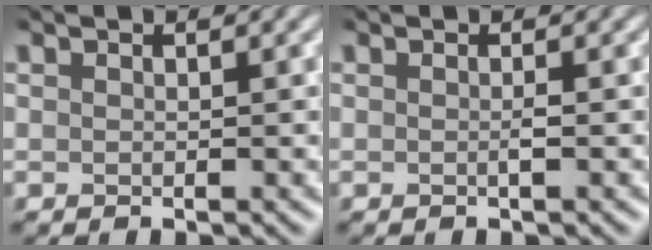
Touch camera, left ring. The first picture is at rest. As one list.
[{"total": 0.7, "force": [-0.6, -0.2, 0.3], "torque": [-0.009, -0.008, -0.014]}]